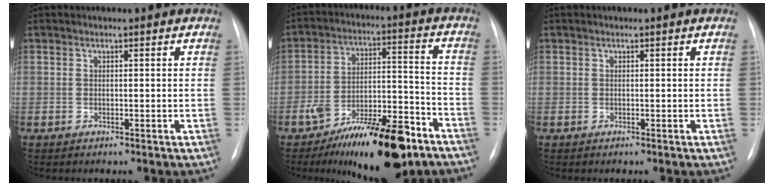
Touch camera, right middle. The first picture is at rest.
{"total": 17.5, "force": [-11.6, 4.7, 12.2], "torque": [-0.162, 0.026, -0.184]}
{"total": 0.0}